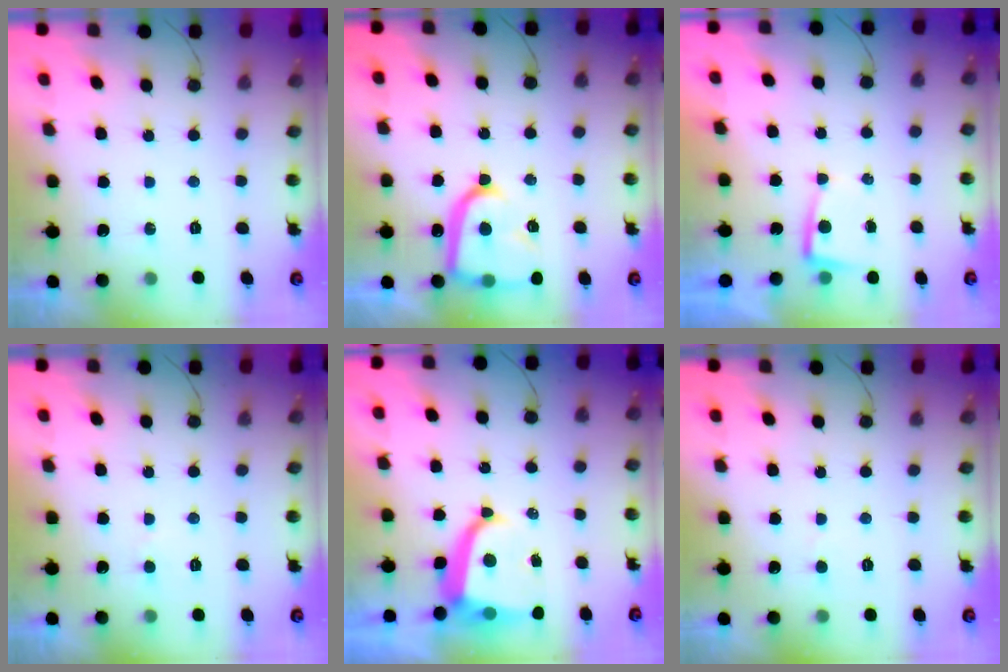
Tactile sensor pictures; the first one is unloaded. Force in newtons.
{"total": 17.5, "press": 17.5, "slide": 1.3}
{"total": 2.0, "press": 2.0, "slide": 0.3}
{"total": 1.7, "press": 1.7, "slide": 0.2}
{"total": 7.8, "press": 7.8, "slide": 1.1}
{"total": 2.4, "press": 2.4, "slide": 0.2}